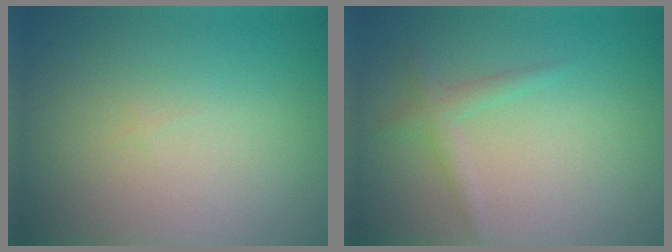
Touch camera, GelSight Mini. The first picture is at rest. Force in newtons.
{"total": 1.5, "press": 1.5, "slide": 0.0}